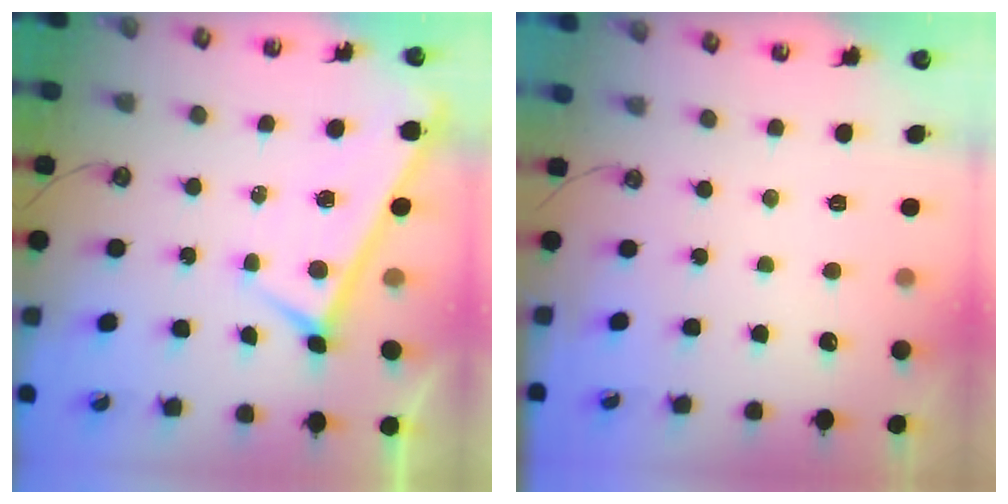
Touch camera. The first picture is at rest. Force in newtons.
{"total": 0.0}